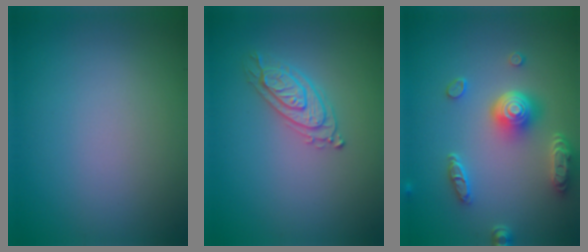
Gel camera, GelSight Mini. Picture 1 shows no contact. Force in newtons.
{"total": 2.4, "press": 2.4, "slide": 0.3}
{"total": 5.1, "press": 4.1, "slide": 3.1}